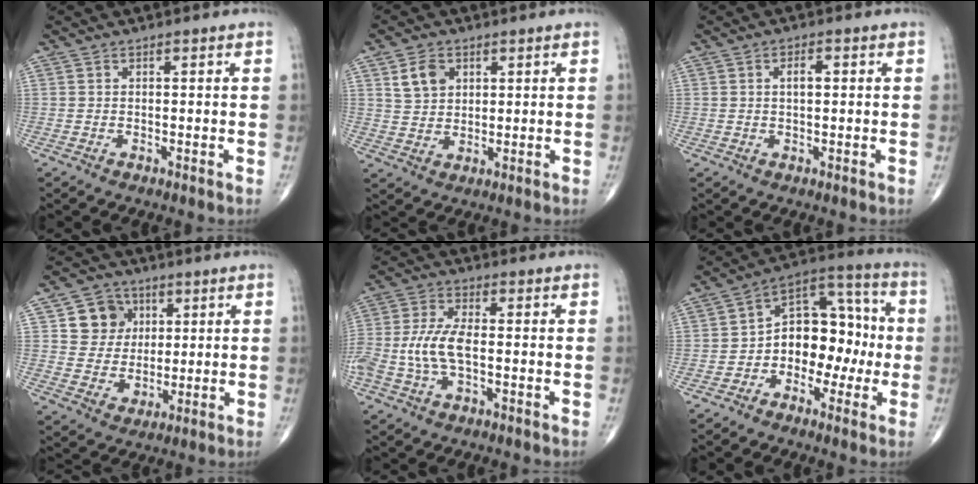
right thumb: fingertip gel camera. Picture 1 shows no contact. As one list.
[{"total": 5.6, "force": [2.4, 4.1, 3.0], "torque": [-0.038, -0.011, 0.047]}, {"total": 2.8, "force": [0.5, 1.3, 2.5], "torque": [-0.041, 0.005, 0.008]}, {"total": 9.2, "force": [2.9, 8.3, 2.8], "torque": [-0.008, -0.006, 0.052]}, {"total": 8.9, "force": [-1.4, 4.2, 7.8], "torque": [-0.185, 0.020, -0.030]}, {"total": 13.9, "force": [-2.0, 9.5, 10.0], "torque": [-0.108, 0.056, -0.043]}]